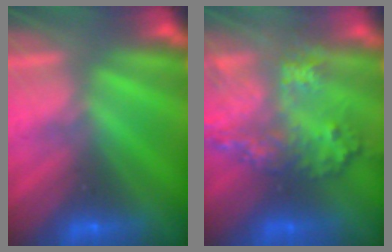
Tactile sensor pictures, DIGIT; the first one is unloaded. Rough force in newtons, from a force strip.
{"total": 7.4}